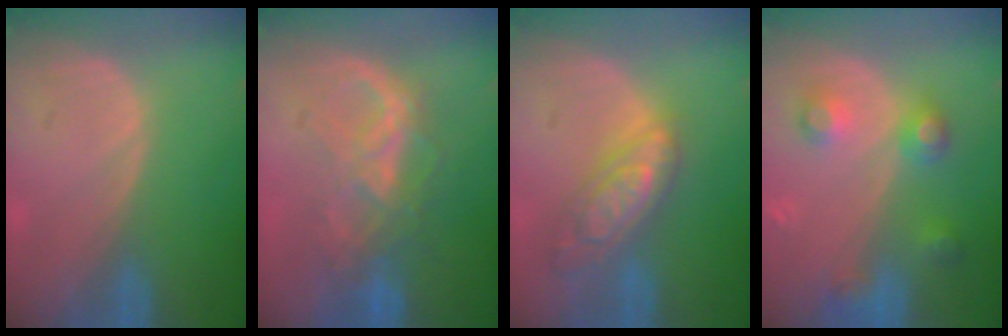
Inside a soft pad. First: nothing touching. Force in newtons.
{"total": 6.8, "press": 6.8, "slide": 0.7}
{"total": 7.5, "press": 7.5, "slide": 0.5}
{"total": 5.3, "press": 5.3, "slide": 0.3}